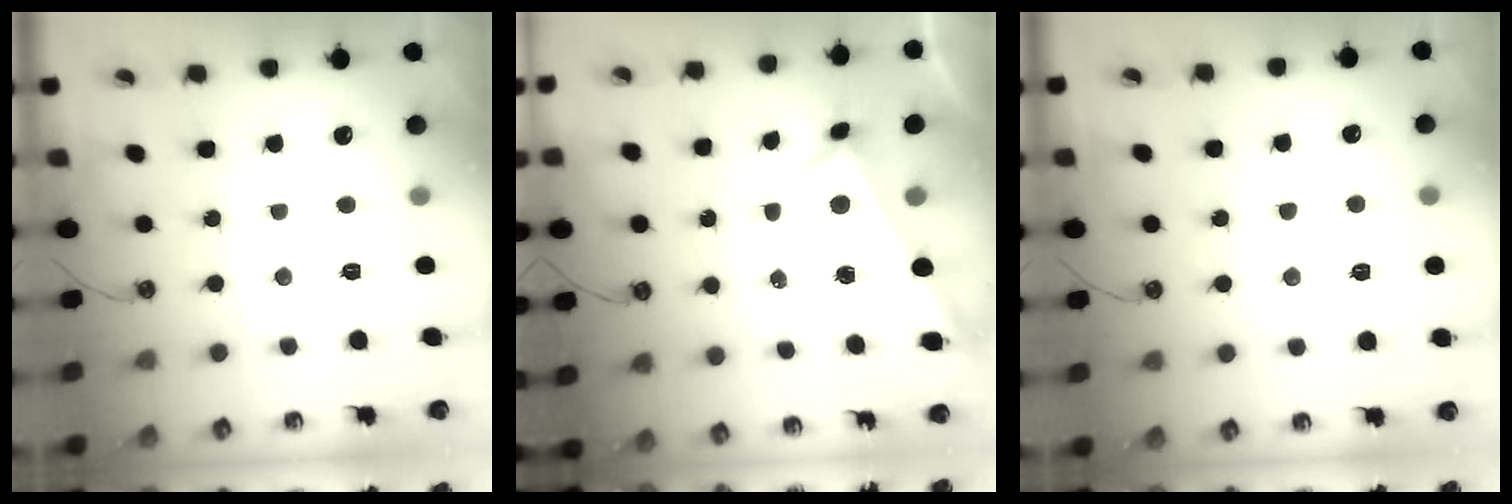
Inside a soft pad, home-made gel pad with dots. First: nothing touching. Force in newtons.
{"total": 3.9, "press": 3.9, "slide": 0.2}
{"total": 1.9, "press": 1.8, "slide": 0.5}